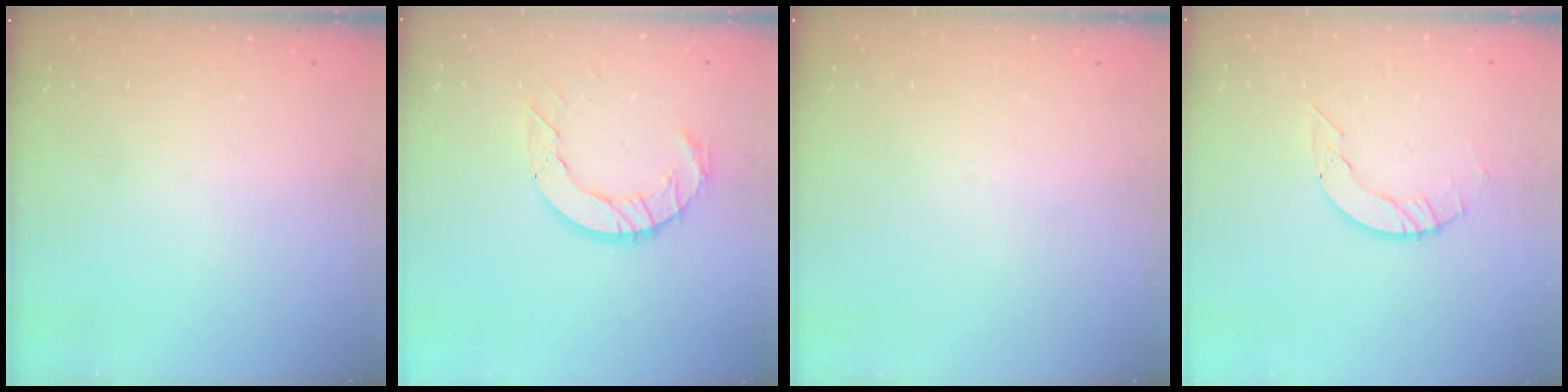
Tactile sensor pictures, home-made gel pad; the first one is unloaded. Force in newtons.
{"total": 9.8, "press": 9.7, "slide": 1.1}
{"total": 0.0}
{"total": 5.5, "press": 5.5, "slide": 0.2}